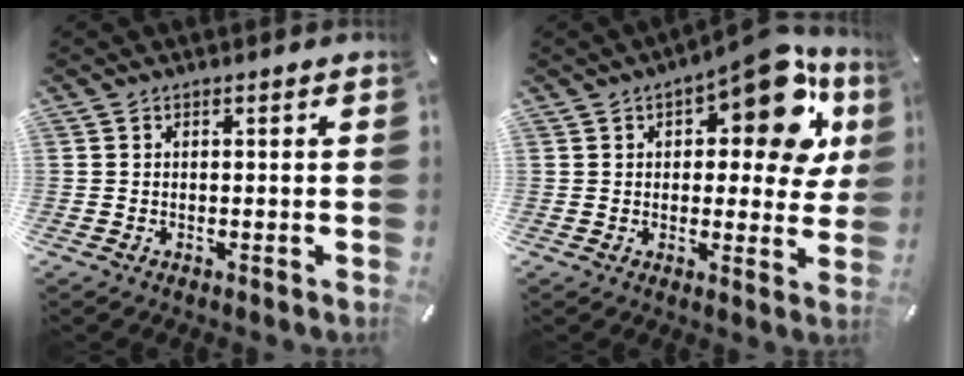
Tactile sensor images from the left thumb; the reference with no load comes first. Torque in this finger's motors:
{"motor_torque": [2.07, 2.19, 0.39, -0.27, 0.09]}